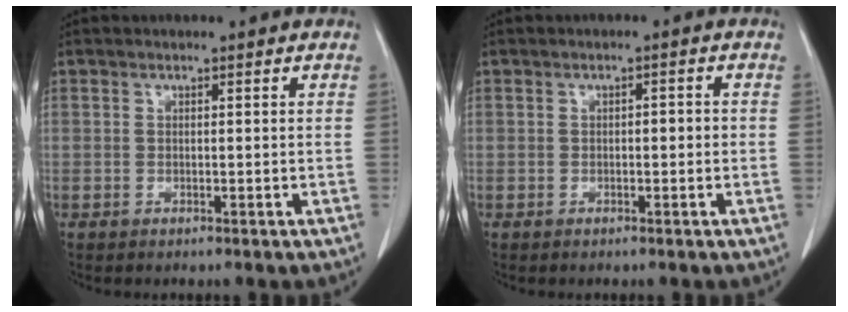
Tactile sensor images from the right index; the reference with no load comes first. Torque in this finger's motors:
{"motor_torque": [0.27, -0.24, 0.04, 0.03]}